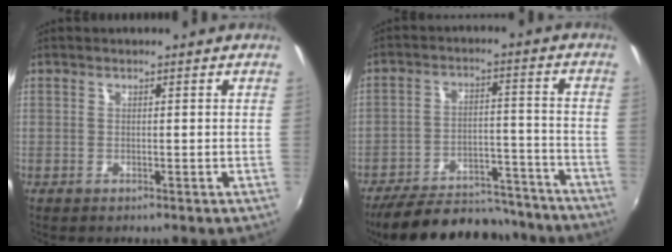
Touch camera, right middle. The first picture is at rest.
{"total": 21.4, "force": [-18.8, 7.3, 7.4], "torque": [-0.150, 0.027, -0.247]}